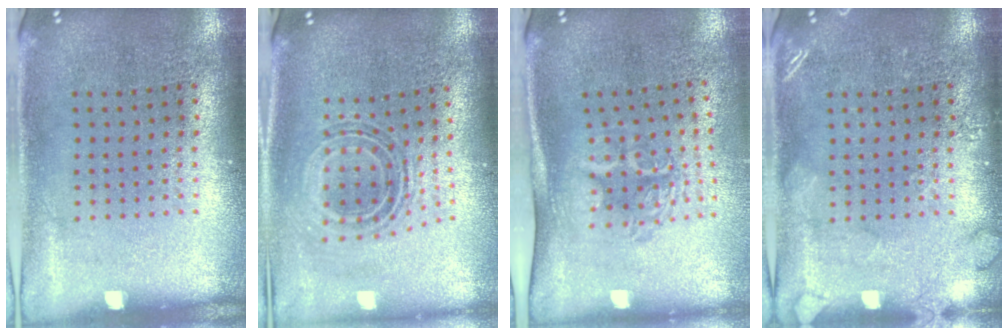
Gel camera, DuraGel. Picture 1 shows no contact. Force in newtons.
{"total": 0.8, "press": 0.8, "slide": 0.3}
{"total": 1.7, "press": 1.3, "slide": 1.2}
{"total": 1.8, "press": 1.8, "slide": 0.3}